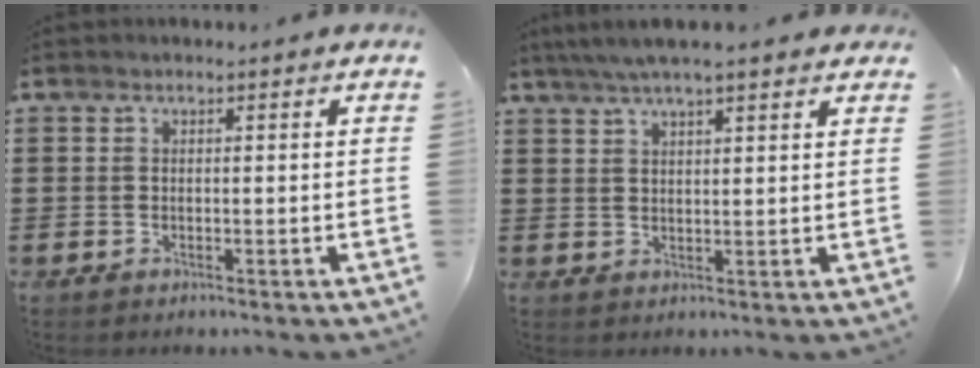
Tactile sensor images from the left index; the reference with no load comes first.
{"total": 4.5, "force": [3.6, 0.5, 2.7], "torque": [-0.059, -0.001, 0.064]}